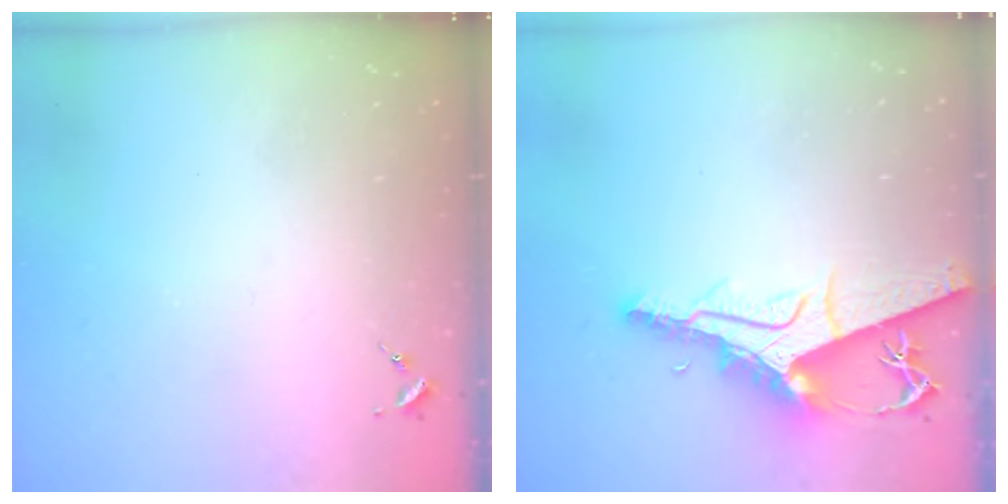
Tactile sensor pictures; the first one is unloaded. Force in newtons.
{"total": 12.6, "press": 12.5, "slide": 1.1}